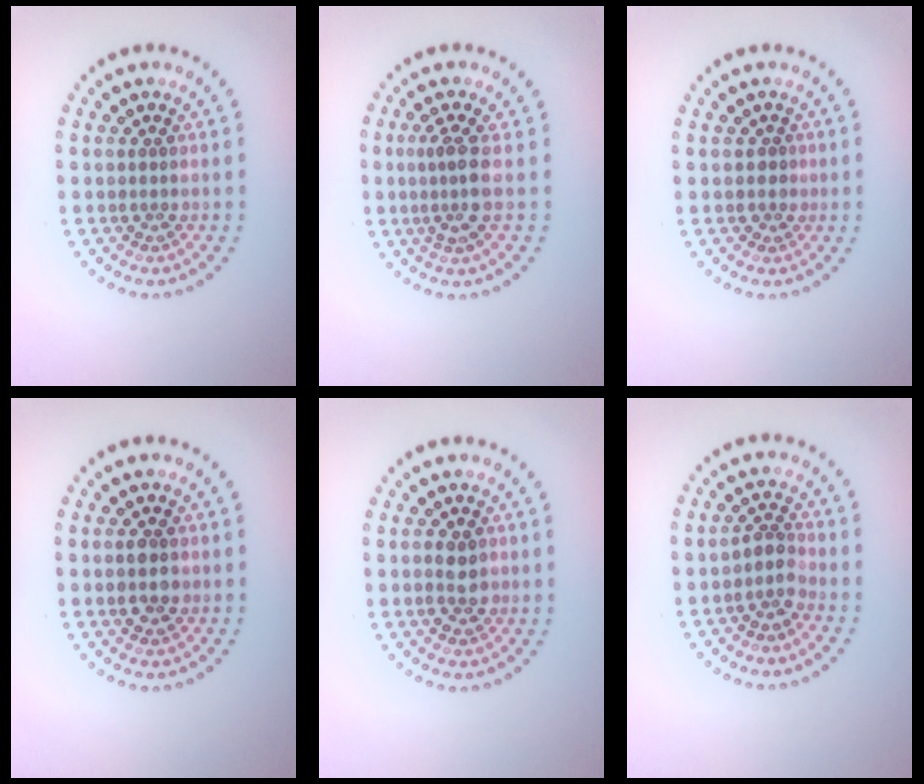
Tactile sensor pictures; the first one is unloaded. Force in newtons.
{"total": 2.6, "press": 1.9, "slide": 1.7}
{"total": 0.9, "press": 0.6, "slide": 0.7}
{"total": 2.6, "press": 2.6, "slide": 0.1}
{"total": 1.9, "press": 1.9, "slide": 0.4}
{"total": 2.0, "press": 1.5, "slide": 1.4}